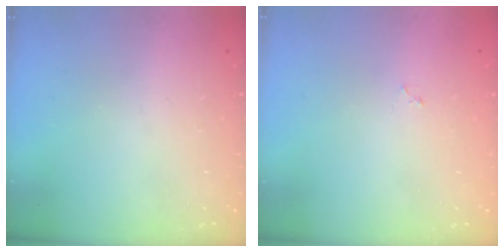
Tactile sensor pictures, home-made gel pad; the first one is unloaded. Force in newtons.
{"total": 2.2, "press": 2.1, "slide": 0.3}